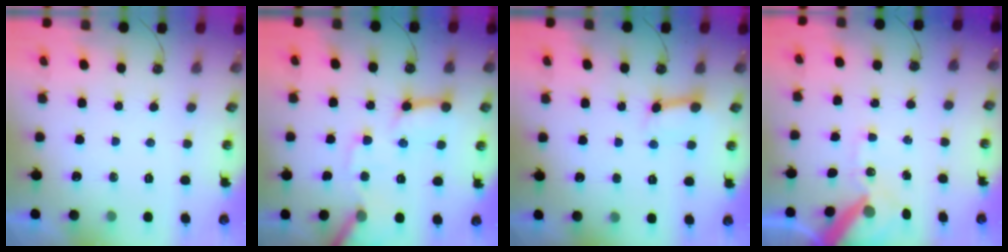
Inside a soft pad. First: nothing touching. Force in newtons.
{"total": 13.9, "press": 13.8, "slide": 1.7}
{"total": 6.6, "press": 6.6, "slide": 0.2}
{"total": 11.1, "press": 10.9, "slide": 1.7}